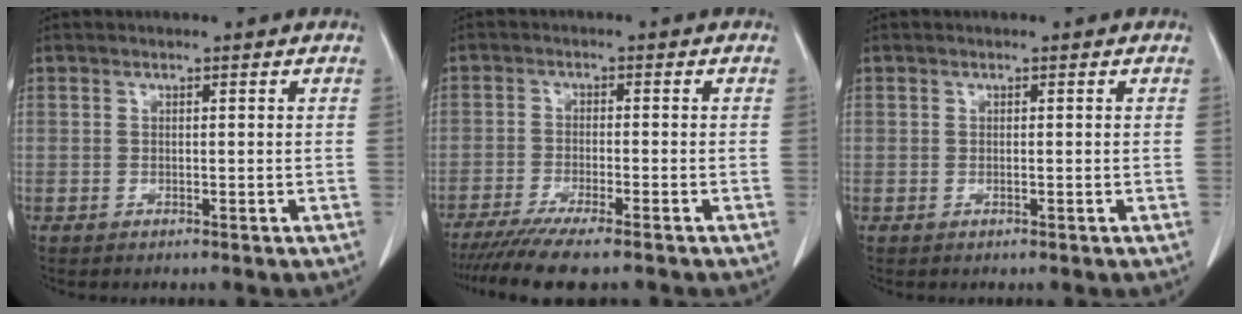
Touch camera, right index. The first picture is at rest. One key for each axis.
{"total": 10.3, "fx": -8.3, "fy": 1.2, "fz": 6.0, "tx": -0.095, "ty": -0.018, "tz": -0.130}
{"total": 0.5, "fx": -0.1, "fy": 0.3, "fz": 0.4, "tx": -0.012, "ty": 0.002, "tz": -0.002}